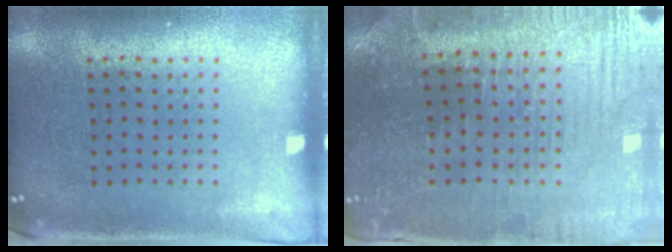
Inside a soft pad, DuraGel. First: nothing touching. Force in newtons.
{"total": 1.6, "press": 1.6, "slide": 0.4}